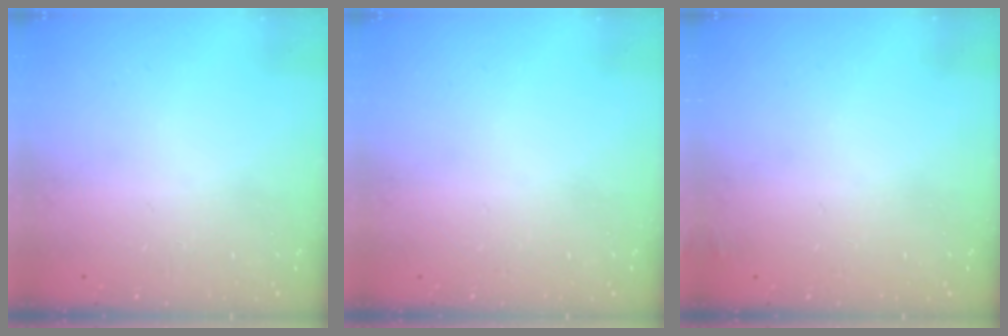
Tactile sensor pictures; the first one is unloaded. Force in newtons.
{"total": 0.0}
{"total": 2.3, "press": 2.2, "slide": 0.8}